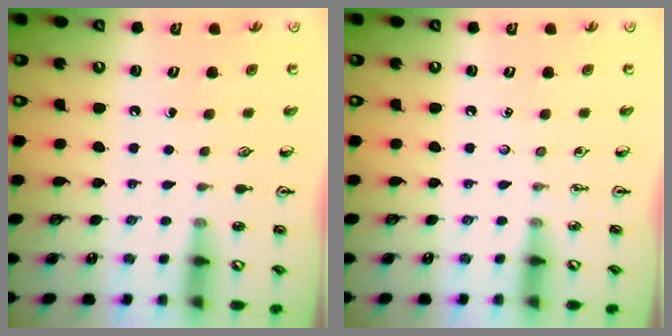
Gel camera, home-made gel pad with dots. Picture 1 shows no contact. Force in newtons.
{"total": 0.0}